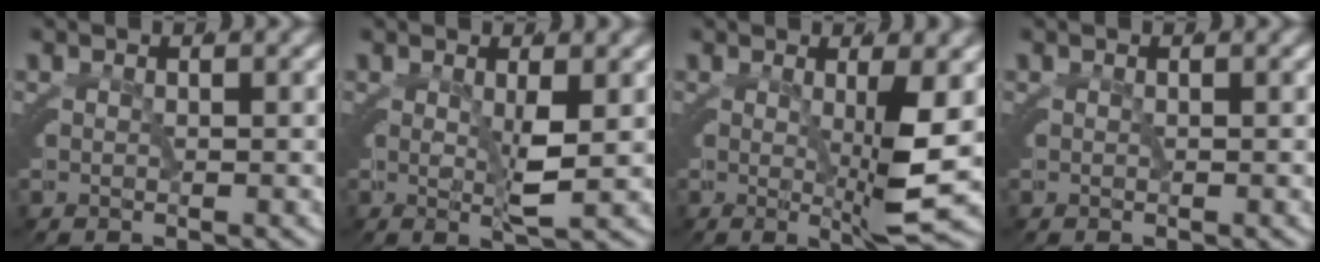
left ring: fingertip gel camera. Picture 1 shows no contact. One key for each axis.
{"total": 1.6, "fx": 0.0, "fy": -1.1, "fz": 1.2, "tx": -0.013, "ty": -0.009, "tz": 0.005}
{"total": 4.0, "fx": -0.1, "fy": -1.0, "fz": 3.9, "tx": -0.053, "ty": -0.010, "tz": 0.001}
{"total": 0.0}